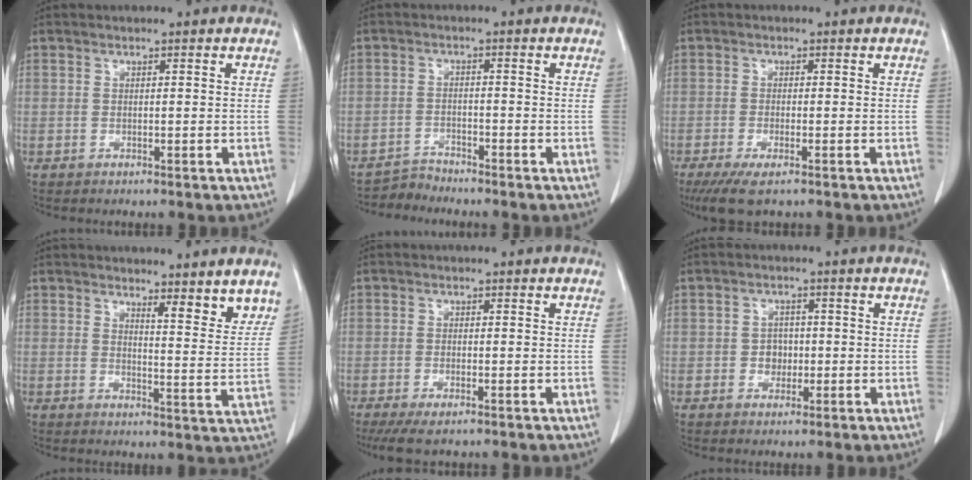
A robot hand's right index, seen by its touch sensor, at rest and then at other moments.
{"total": 2.6, "force": [-2.4, -0.1, -0.9], "torque": [0.025, -0.013, -0.045]}
{"total": 4.9, "force": [-3.2, 0.9, 3.7], "torque": [-0.068, -0.013, -0.054]}
{"total": 6.5, "force": [5.6, 0.8, 3.4], "torque": [-0.035, -0.026, 0.063]}
{"total": 4.4, "force": [-3.0, 0.9, 3.2], "torque": [-0.055, -0.012, -0.049]}
{"total": 2.6, "force": [-0.5, 2.3, 1.1], "torque": [-0.009, 0.007, -0.005]}